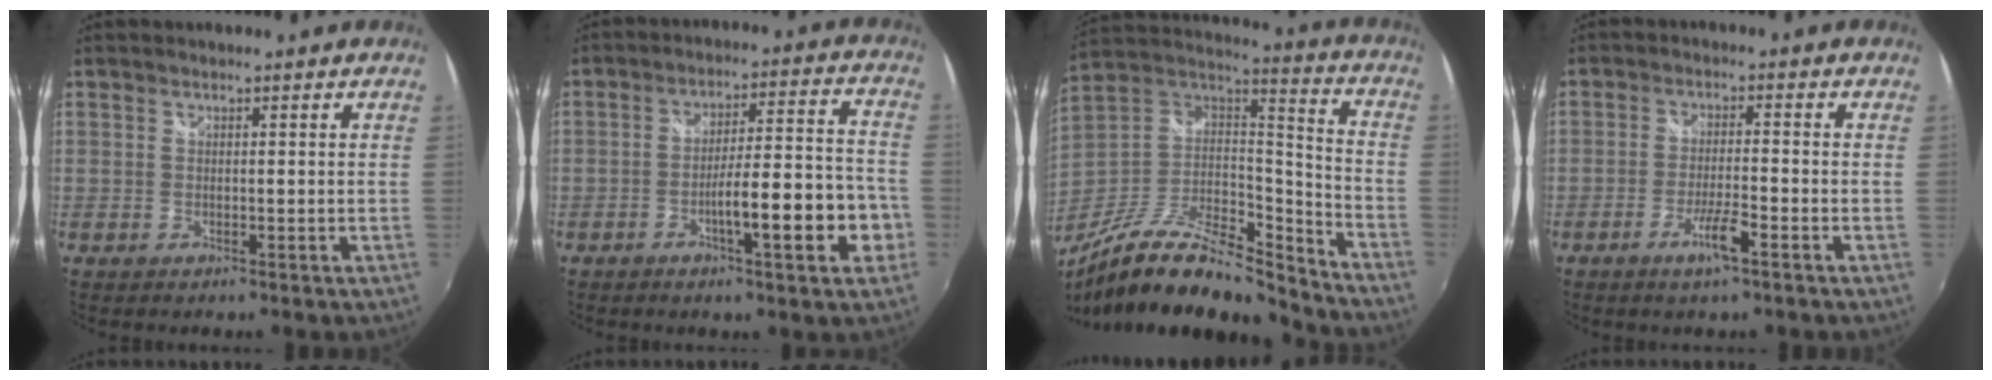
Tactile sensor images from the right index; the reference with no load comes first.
{"total": 12.4, "force": [-4.8, 1.8, 11.3], "torque": [-0.175, 0.005, -0.067]}
{"total": 25.6, "force": [-19.5, 7.3, 14.8], "torque": [-0.271, -0.029, -0.331]}
{"total": 5.0, "force": [-2.9, 0.2, 4.0], "torque": [-0.082, -0.007, -0.054]}